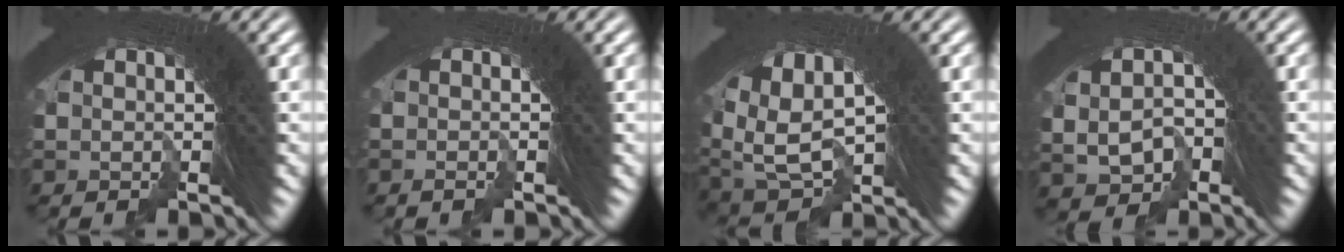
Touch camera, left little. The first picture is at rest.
{"total": 1.0, "force": [-0.6, -0.3, -0.8], "torque": [0.014, -0.001, -0.010]}
{"total": 10.8, "force": [-1.4, 8.9, 6.1], "torque": [-0.158, -0.047, -0.012]}
{"total": 4.5, "force": [-2.6, 3.6, 0.1], "torque": [-0.015, -0.020, -0.035]}